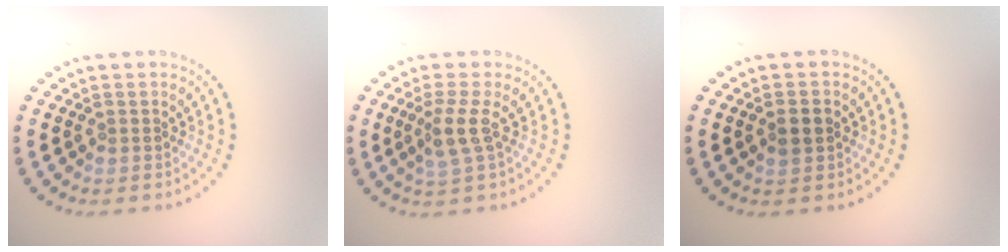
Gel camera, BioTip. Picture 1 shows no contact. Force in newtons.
{"total": 2.3, "press": 1.7, "slide": 1.6}
{"total": 1.6, "press": 1.6, "slide": 0.2}